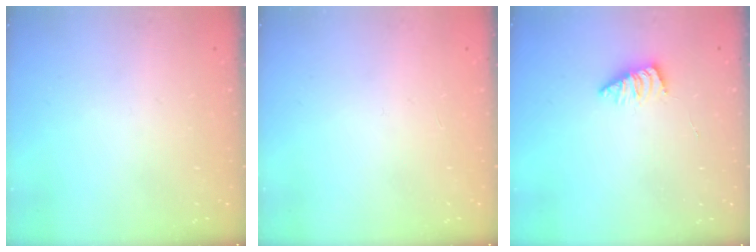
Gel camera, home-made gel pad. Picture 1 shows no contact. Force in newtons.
{"total": 0.0}
{"total": 1.5, "press": 1.4, "slide": 0.4}